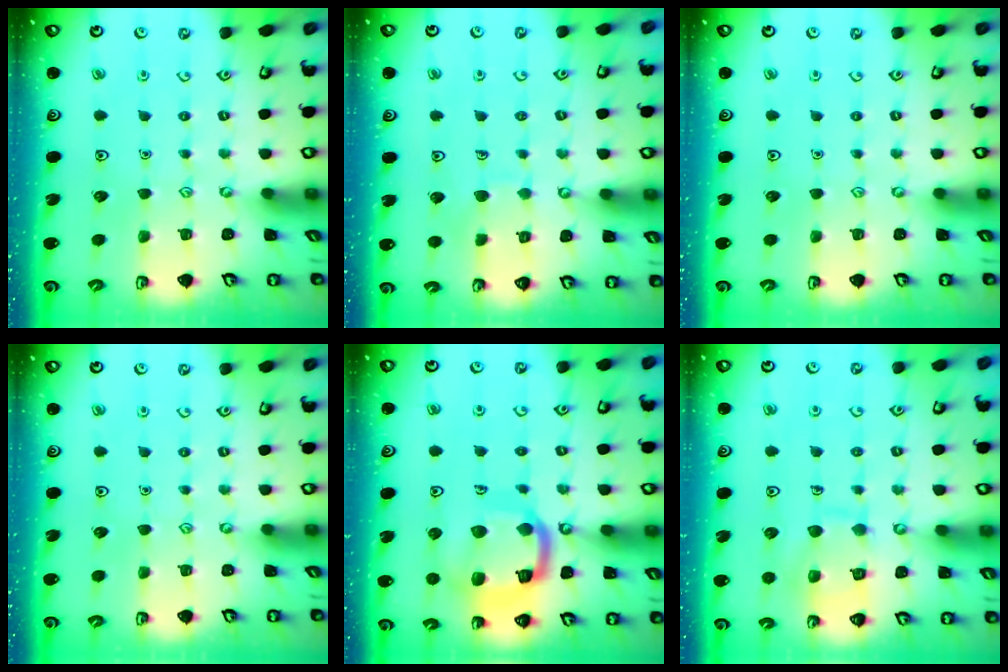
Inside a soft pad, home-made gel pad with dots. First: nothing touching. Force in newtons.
{"total": 5.3, "press": 5.3, "slide": 0.4}
{"total": 0.0}
{"total": 0.0}
{"total": 16.5, "press": 16.4, "slide": 1.8}
{"total": 11.3, "press": 11.3, "slide": 1.0}